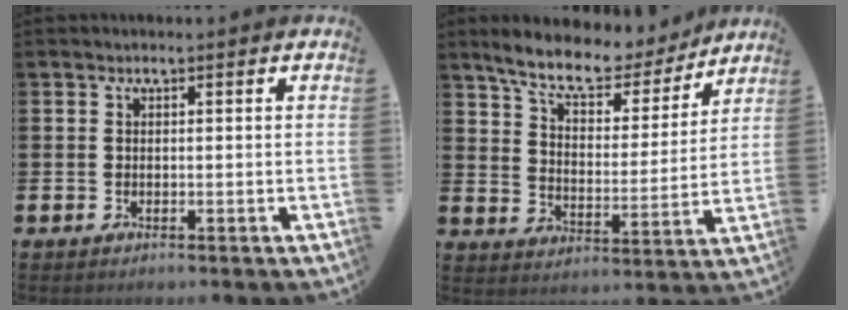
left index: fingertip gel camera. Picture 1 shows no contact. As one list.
[{"total": 9.1, "force": [8.2, 2.6, 3.0], "torque": [-0.084, -0.056, 0.141]}]